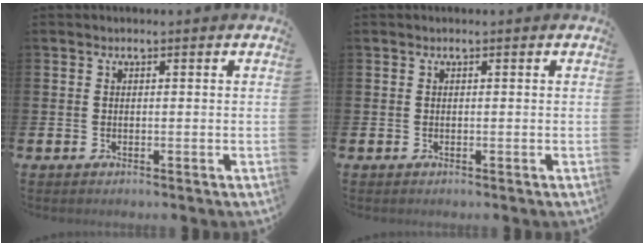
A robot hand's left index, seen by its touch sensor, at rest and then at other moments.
{"total": 0.0}